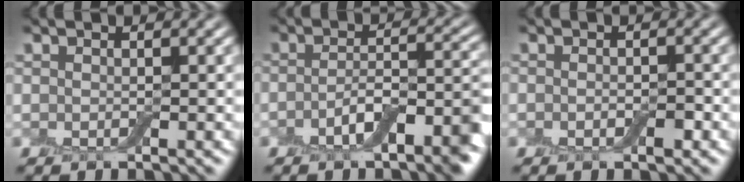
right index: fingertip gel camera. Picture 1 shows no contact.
{"total": 5.9, "force": [-3.1, 2.1, 4.6], "torque": [-0.066, 0.004, -0.049]}
{"total": 1.1, "force": [-0.5, 0.5, 0.9], "torque": [-0.014, -0.002, -0.007]}